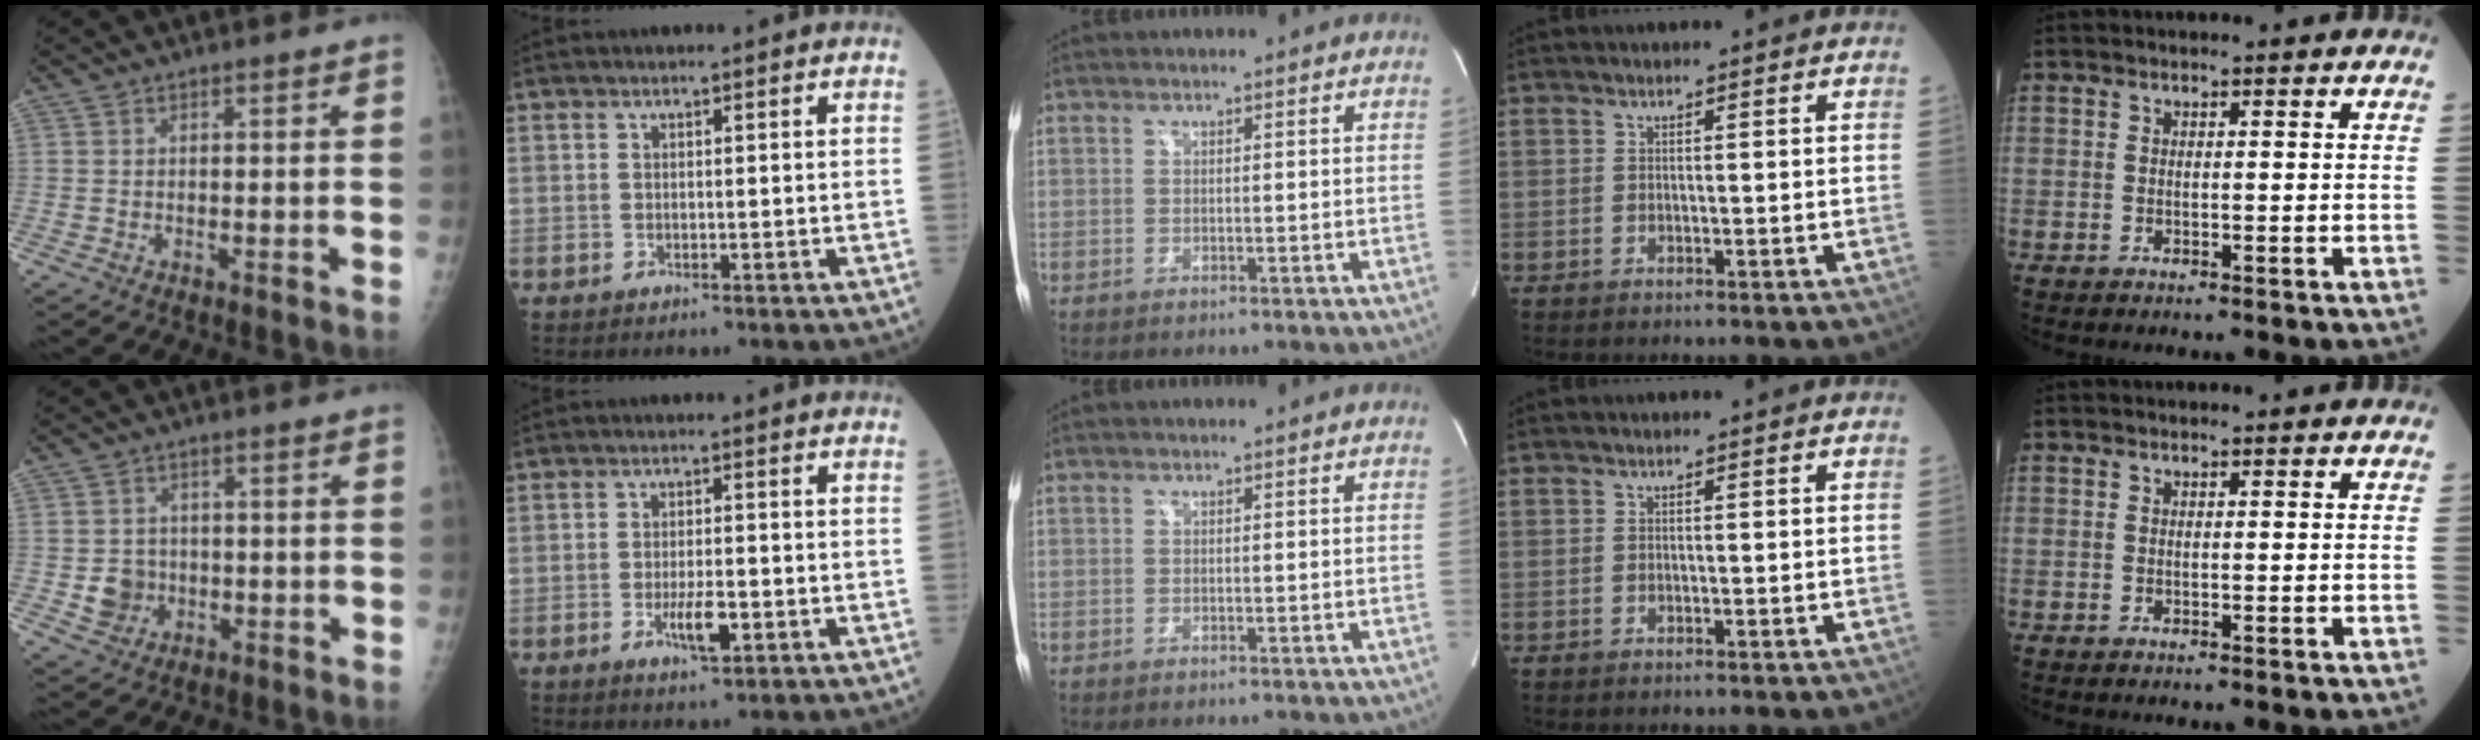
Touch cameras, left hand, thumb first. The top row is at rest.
{"thumb": {"total": 4.6, "force": [-0.9, 4.2, 1.5], "torque": [-0.001, 0.006, -0.010]}, "index": {"total": 4.1, "force": [-1.6, 1.0, 3.7], "torque": [-0.070, -0.001, -0.023]}}